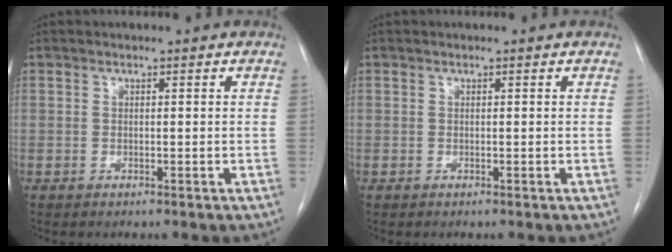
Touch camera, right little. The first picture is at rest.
{"total": 0.0}